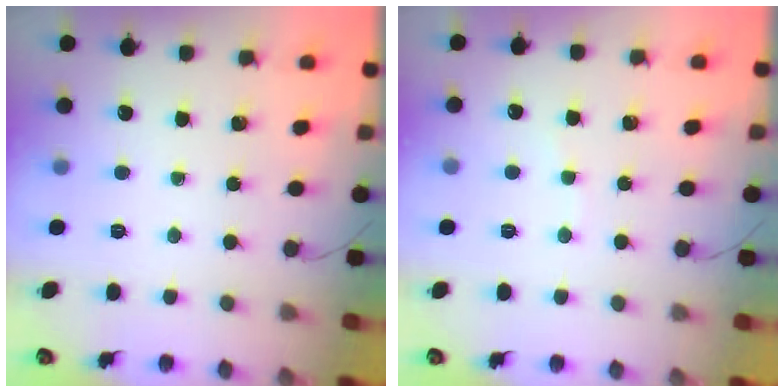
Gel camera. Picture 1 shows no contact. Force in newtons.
{"total": 2.9, "press": 2.9, "slide": 0.7}